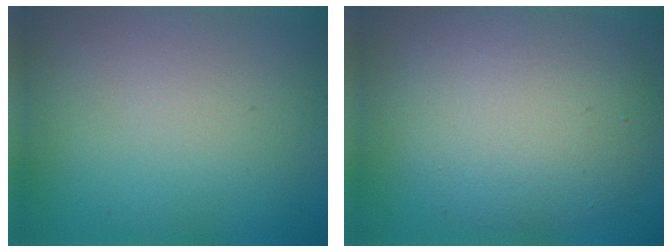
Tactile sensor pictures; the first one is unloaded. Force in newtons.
{"total": 7.3, "press": 7.3, "slide": 0.3}